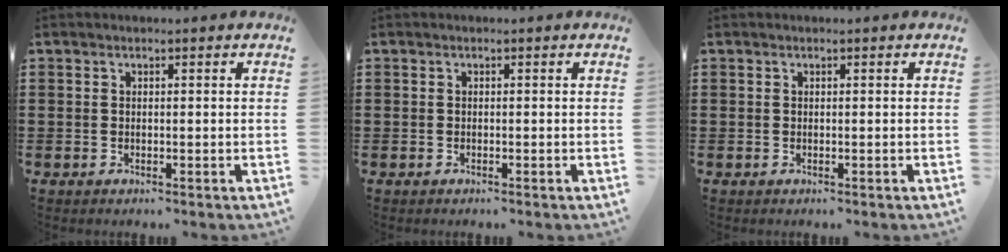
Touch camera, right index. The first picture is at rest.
{"total": 0.0}
{"total": 0.0}